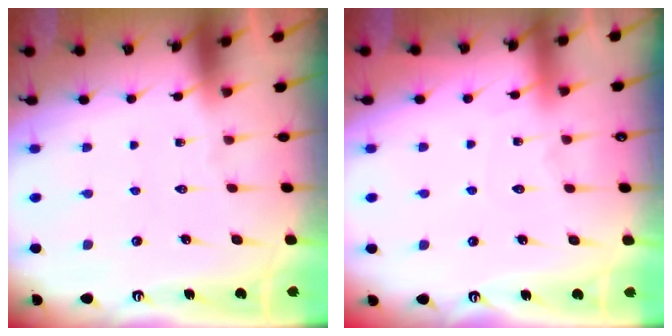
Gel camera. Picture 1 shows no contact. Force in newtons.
{"total": 4.8, "press": 4.7, "slide": 0.8}